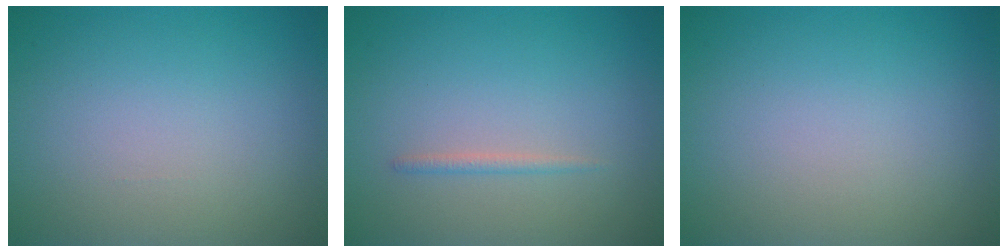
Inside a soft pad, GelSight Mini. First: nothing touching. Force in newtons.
{"total": 0.8, "press": 0.8, "slide": 0.0}
{"total": 0.0}